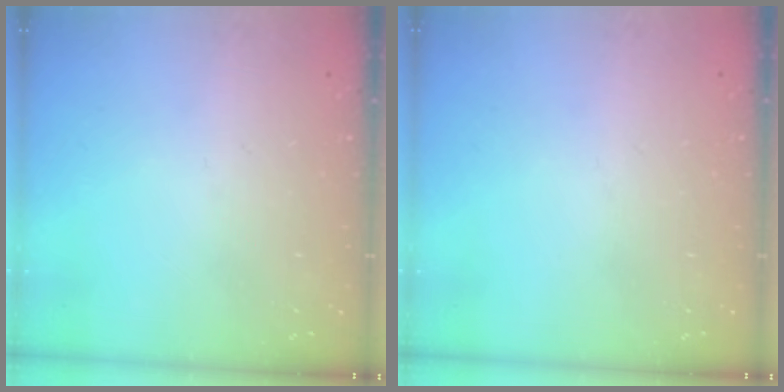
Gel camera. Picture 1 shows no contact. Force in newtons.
{"total": 0.0}